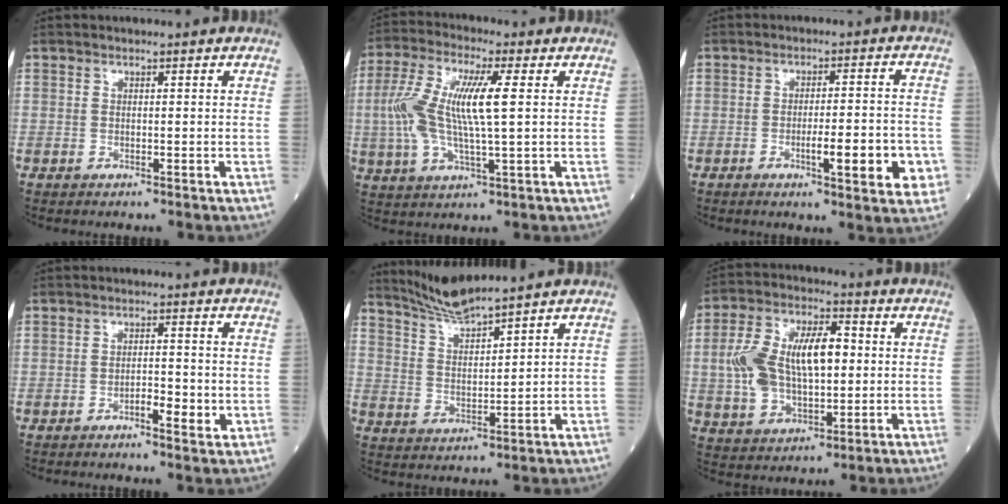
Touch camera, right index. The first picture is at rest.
{"total": 12.0, "force": [1.1, 2.4, 11.7], "torque": [-0.255, 0.017, 0.017]}
{"total": 9.0, "force": [-3.0, 1.3, 8.4], "torque": [-0.112, -0.001, -0.037]}
{"total": 3.7, "force": [-1.2, 1.0, 3.3], "torque": [-0.051, 0.003, -0.018]}
{"total": 6.3, "force": [6.0, -1.0, 1.7], "torque": [-0.043, -0.006, 0.124]}
{"total": 14.5, "force": [1.1, 6.9, 12.7], "torque": [-0.254, 0.029, 0.026]}